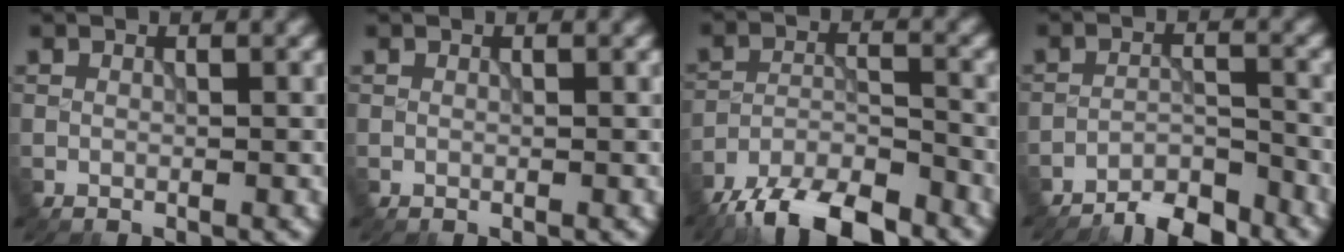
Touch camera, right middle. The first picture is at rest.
{"total": 0.0}
{"total": 8.7, "force": [-7.1, 2.4, 4.3], "torque": [-0.071, -0.003, -0.133]}
{"total": 4.9, "force": [-4.5, 1.0, 1.7], "torque": [-0.023, 0.002, -0.082]}